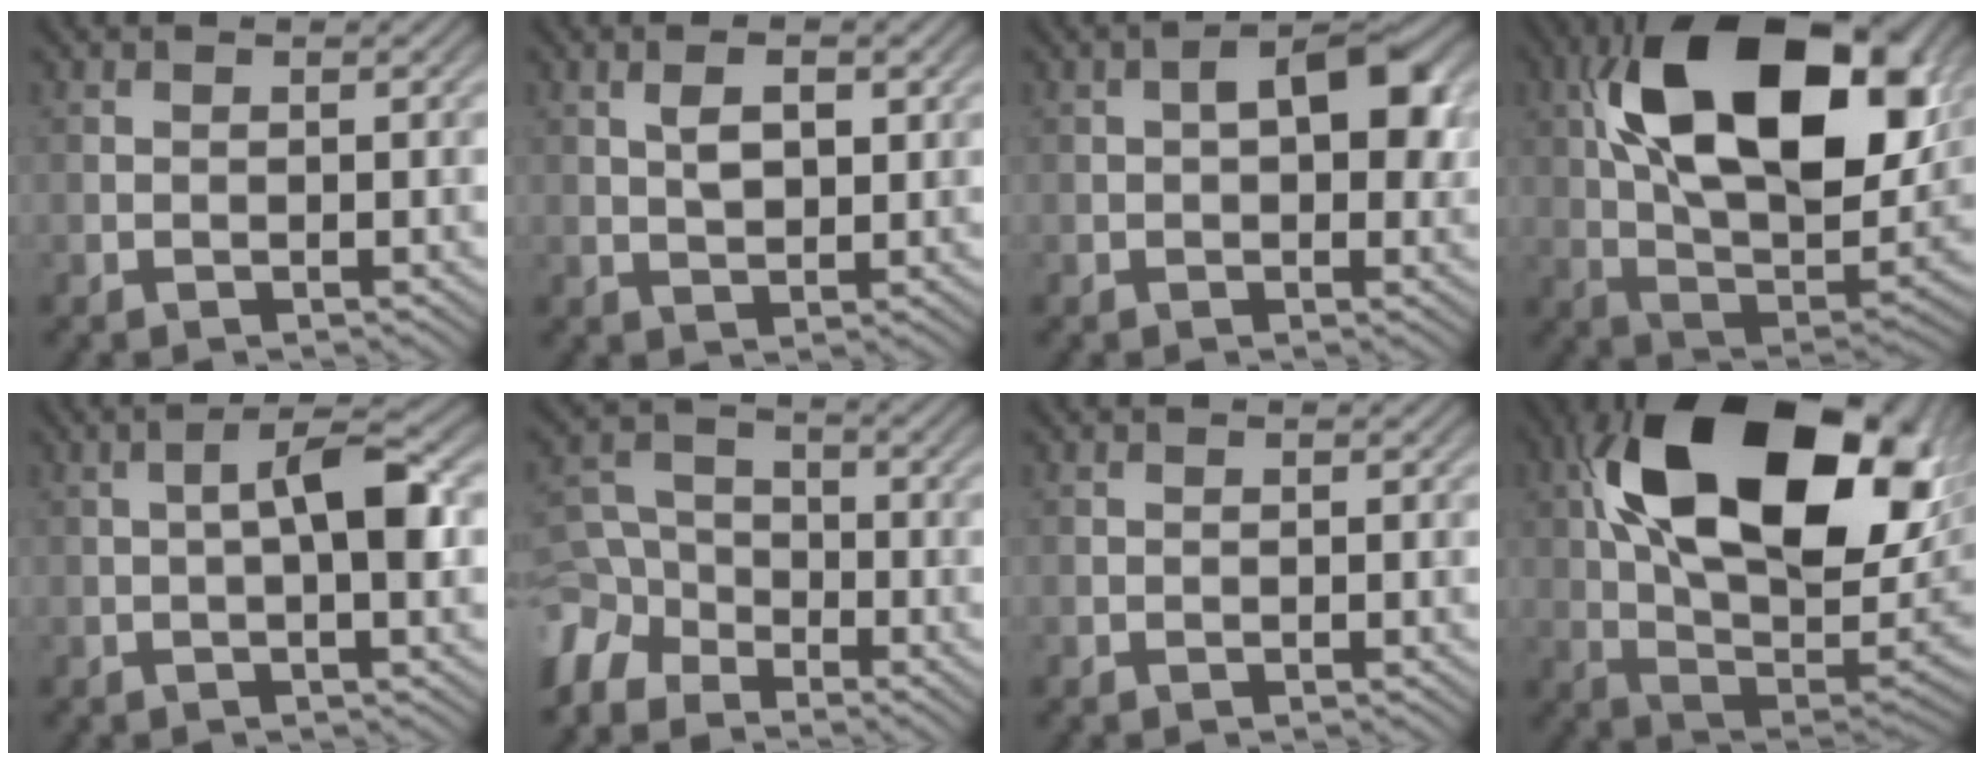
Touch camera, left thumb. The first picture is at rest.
{"total": 3.7, "force": [1.2, 1.8, 3.0], "torque": [-0.061, 0.001, 0.024]}
{"total": 6.2, "force": [0.9, 3.2, 5.3], "torque": [-0.072, 0.005, 0.011]}
{"total": 20.5, "force": [6.6, 10.9, 16.0], "torque": [-0.288, 0.015, 0.106]}
{"total": 5.2, "force": [0.2, 1.1, 5.1], "torque": [-0.084, 0.014, -0.004]}
{"total": 6.4, "force": [-4.6, 3.8, 2.1], "torque": [-0.051, -0.001, -0.112]}
{"total": 0.0}
{"total": 22.7, "force": [8.0, 12.7, 17.0], "torque": [-0.334, 0.017, 0.145]}